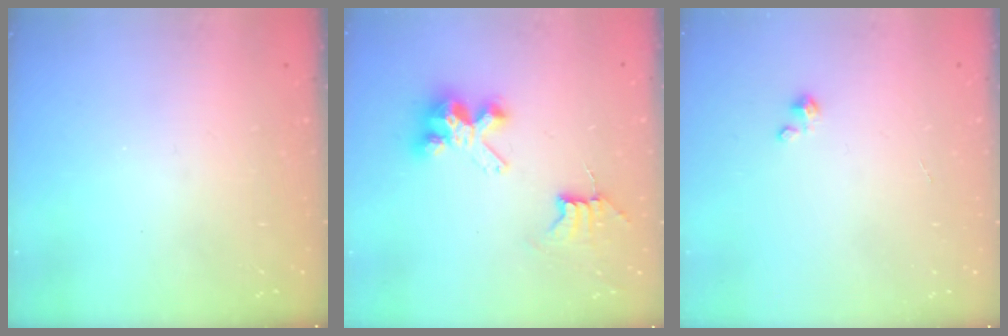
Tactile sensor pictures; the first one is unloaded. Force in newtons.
{"total": 7.9, "press": 7.9, "slide": 0.4}
{"total": 1.7, "press": 1.7, "slide": 0.1}